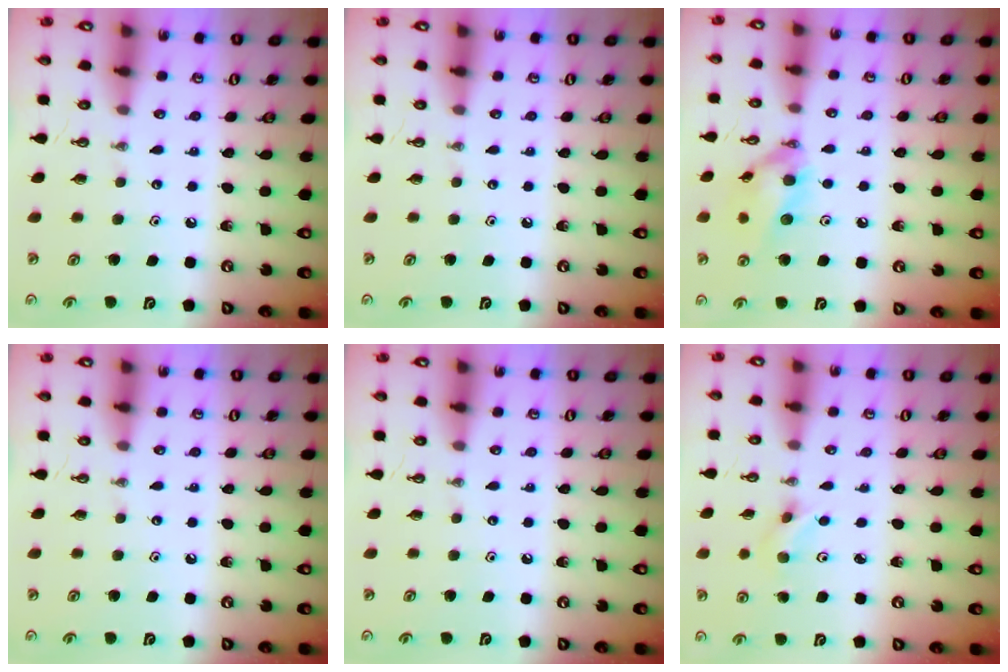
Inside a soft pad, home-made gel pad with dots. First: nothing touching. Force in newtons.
{"total": 0.0}
{"total": 13.1, "press": 13.0, "slide": 1.7}
{"total": 0.0}
{"total": 0.0}
{"total": 2.2, "press": 2.2, "slide": 0.1}